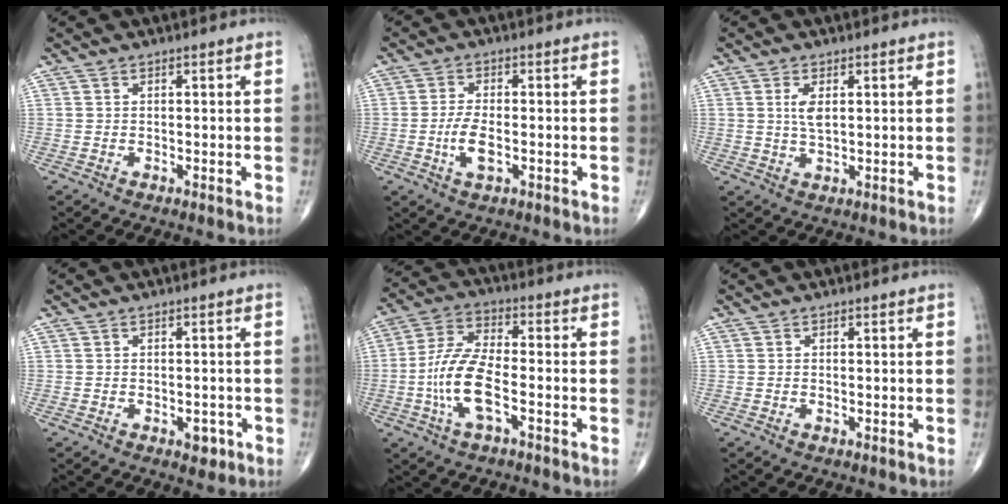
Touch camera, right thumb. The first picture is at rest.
{"total": 4.9, "force": [-1.2, 2.0, 4.3], "torque": [-0.087, 0.001, -0.024]}
{"total": 3.4, "force": [0.9, 1.4, 3.0], "torque": [-0.060, -0.005, 0.021]}
{"total": 2.4, "force": [-1.1, 1.5, 1.6], "torque": [-0.004, 0.002, -0.012]}
{"total": 11.3, "force": [-3.2, 4.3, 9.9], "torque": [-0.208, 0.024, -0.067]}
{"total": 0.0}